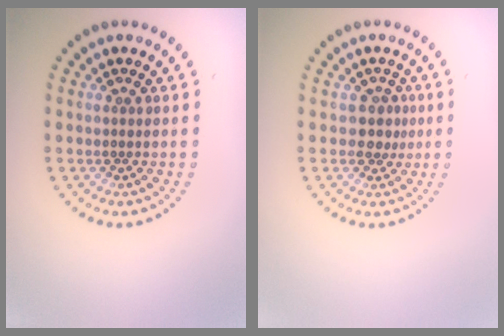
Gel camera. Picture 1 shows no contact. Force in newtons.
{"total": 1.8, "press": 1.6, "slide": 1.0}